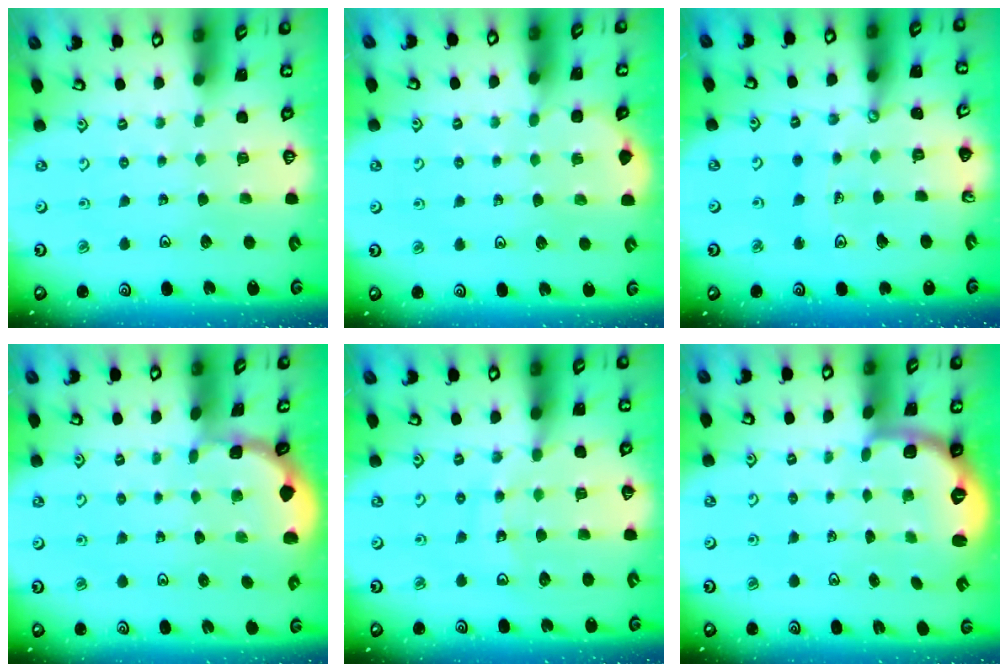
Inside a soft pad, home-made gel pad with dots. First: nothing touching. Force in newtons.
{"total": 2.7, "press": 2.7, "slide": 0.3}
{"total": 11.1, "press": 11.0, "slide": 1.3}
{"total": 0.9, "press": 0.8, "slide": 0.2}
{"total": 13.0, "press": 12.6, "slide": 3.3}
{"total": 2.7, "press": 1.7, "slide": 2.1}